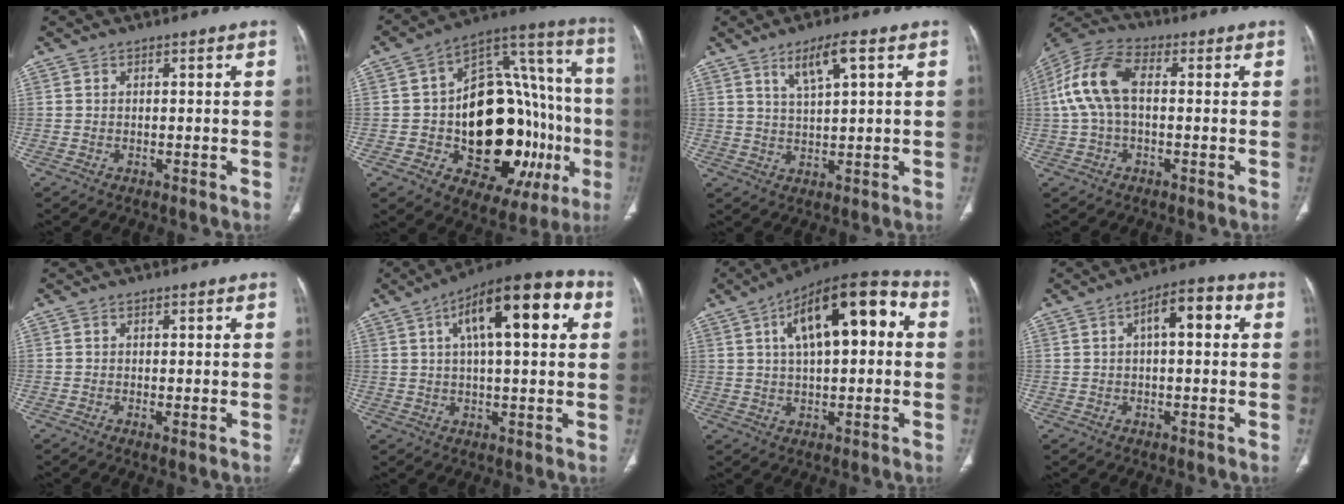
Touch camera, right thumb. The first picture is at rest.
{"total": 33.4, "force": [-7.1, 18.7, 26.7], "torque": [-0.309, 0.049, -0.083]}
{"total": 6.1, "force": [3.1, 1.2, 5.2], "torque": [-0.098, -0.010, 0.061]}
{"total": 12.4, "force": [1.0, 6.8, 10.3], "torque": [-0.225, 0.033, 0.012]}
{"total": 0.9, "force": [-0.1, 0.1, 0.9], "torque": [-0.019, -0.005, -0.002]}
{"total": 18.1, "force": [5.9, 6.4, 15.9], "torque": [-0.216, 0.021, 0.080]}
{"total": 18.5, "force": [4.6, 8.0, 16.1], "torque": [-0.228, 0.030, 0.062]}
{"total": 7.6, "force": [1.8, 3.2, 6.6], "torque": [-0.088, 0.024, 0.019]}